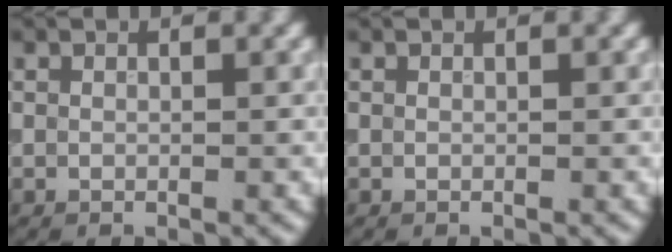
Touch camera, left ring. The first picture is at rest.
{"total": 0.0}